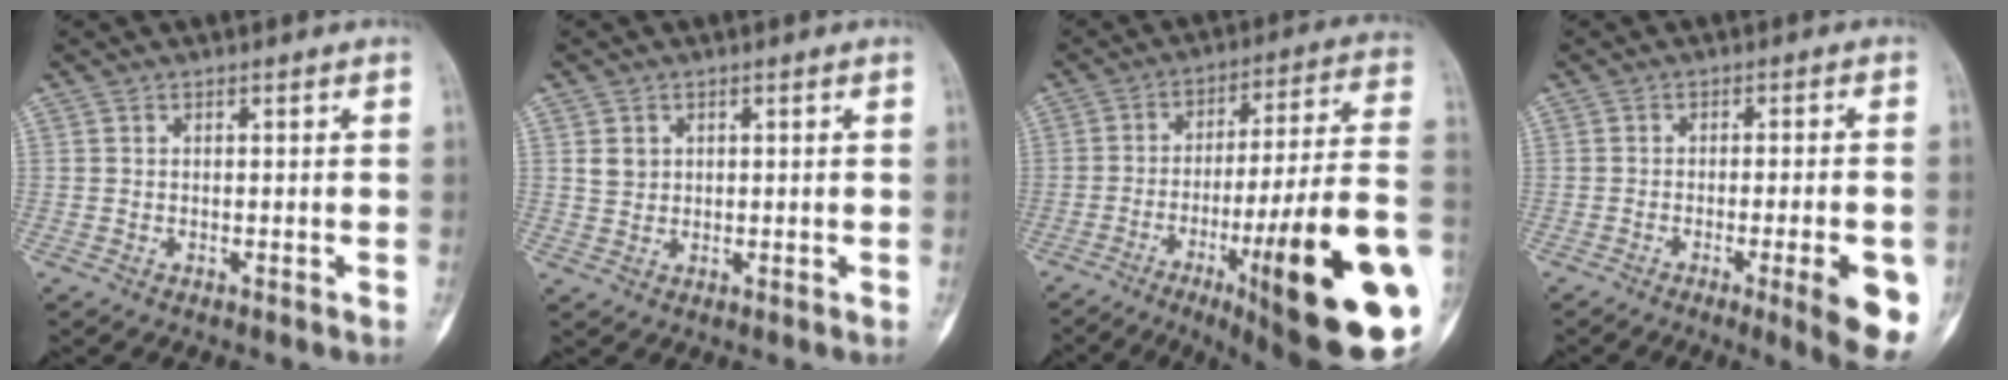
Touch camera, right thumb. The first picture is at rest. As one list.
[{"total": 2.3, "force": [0.8, 2.0, 0.9], "torque": [-0.010, -0.003, 0.020]}, {"total": 29.0, "force": [-9.5, 4.1, 27.1], "torque": [-0.334, 0.021, -0.139]}, {"total": 10.7, "force": [-3.9, 1.8, 9.8], "torque": [-0.122, -0.004, -0.046]}]